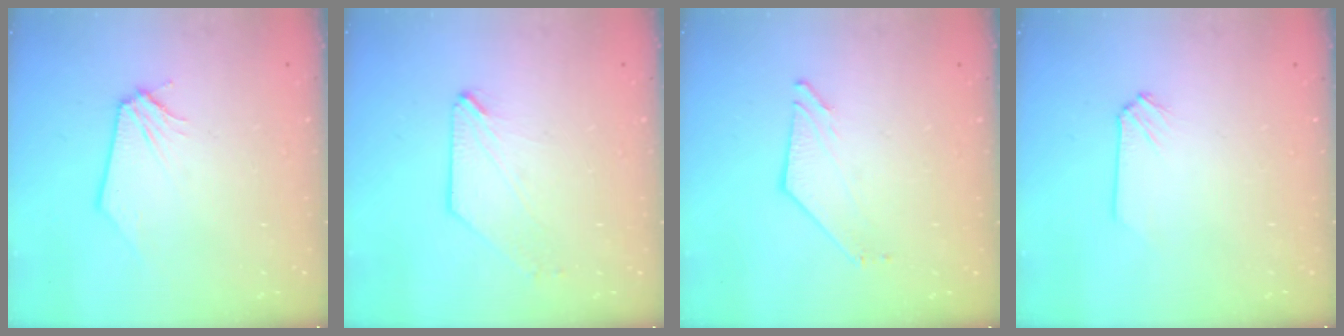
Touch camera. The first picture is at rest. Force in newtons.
{"total": 0.7, "press": 0.7, "slide": 0.1}
{"total": 3.6, "press": 3.6, "slide": 0.1}
{"total": 0.0}